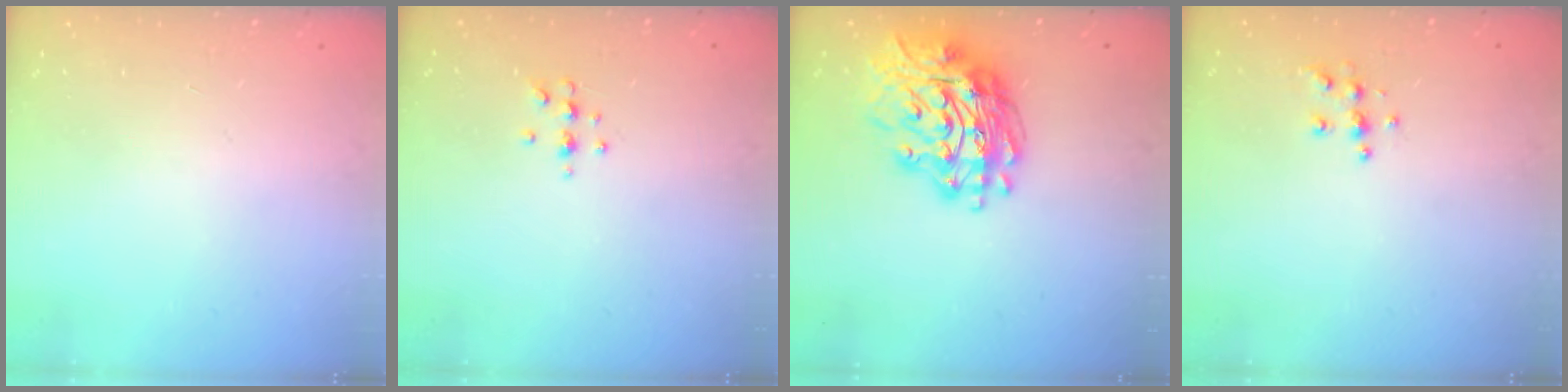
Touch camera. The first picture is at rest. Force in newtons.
{"total": 5.6, "press": 5.4, "slide": 1.5}
{"total": 17.2, "press": 17.1, "slide": 1.9}
{"total": 5.9, "press": 5.9, "slide": 0.2}